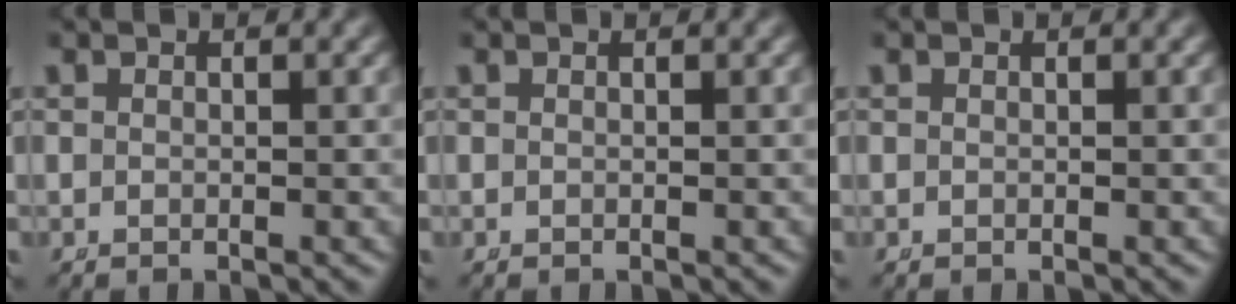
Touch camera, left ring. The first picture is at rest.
{"total": 0.0}
{"total": 0.0}